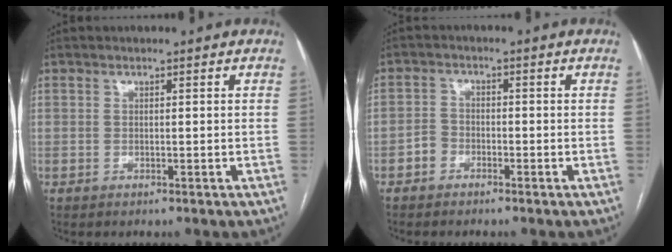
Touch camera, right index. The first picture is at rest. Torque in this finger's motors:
{"motor_torque": [0.26, -0.23, 0.04, 0.00]}